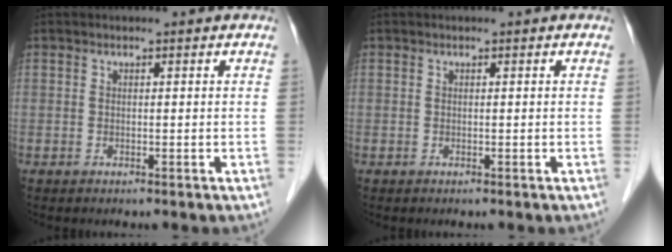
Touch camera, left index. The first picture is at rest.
{"total": 0.0}